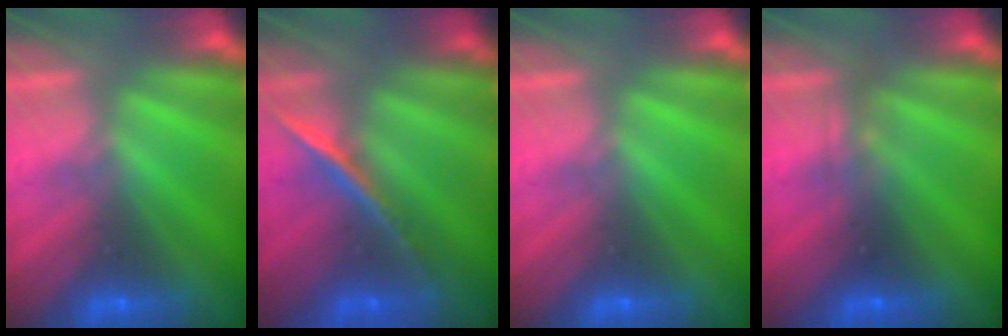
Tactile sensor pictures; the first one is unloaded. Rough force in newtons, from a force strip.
{"total": 1.9}
{"total": 0.0}
{"total": 2.3}